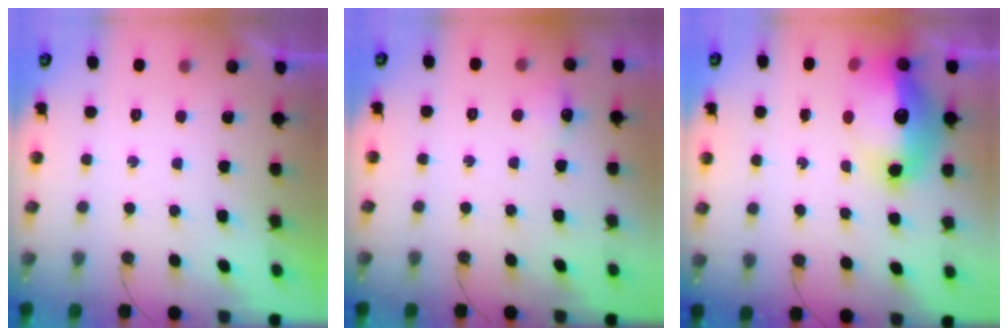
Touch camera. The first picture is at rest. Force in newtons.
{"total": 5.9, "press": 5.8, "slide": 0.9}
{"total": 16.9, "press": 16.8, "slide": 1.4}